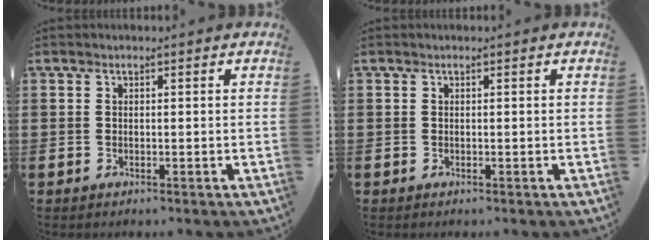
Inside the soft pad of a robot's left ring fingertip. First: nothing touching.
{"total": 0.0}